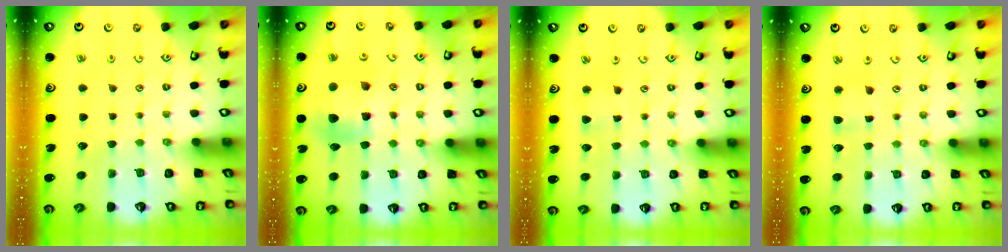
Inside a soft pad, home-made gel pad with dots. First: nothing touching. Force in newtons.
{"total": 9.7, "press": 9.6, "slide": 1.0}
{"total": 2.2, "press": 2.2, "slide": 0.2}
{"total": 3.8, "press": 3.8, "slide": 0.4}